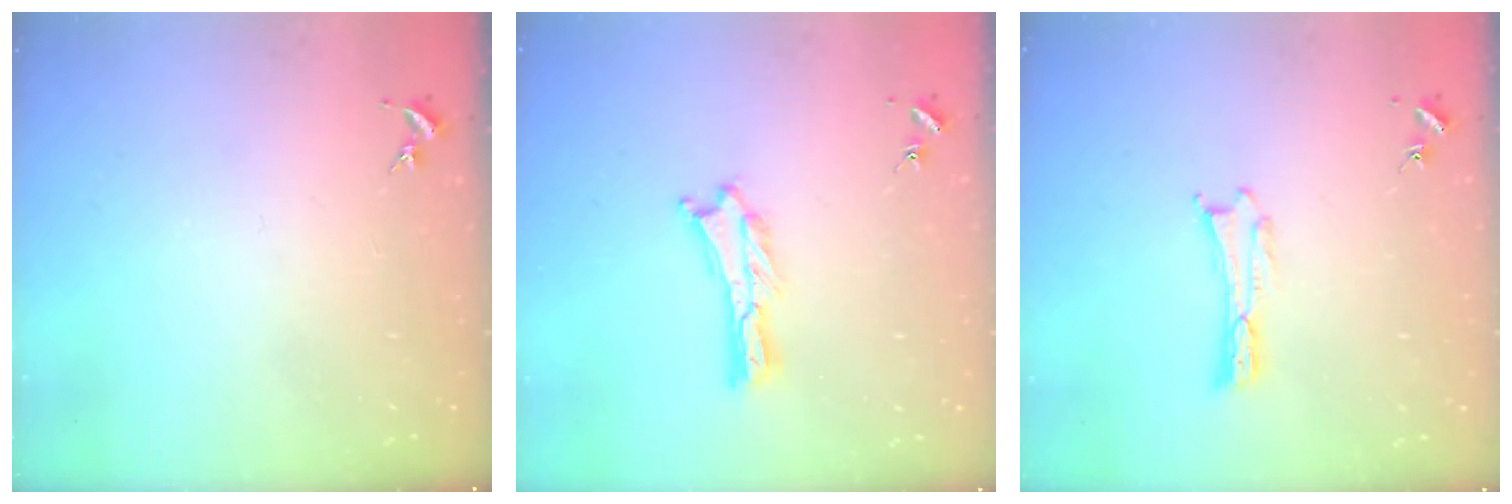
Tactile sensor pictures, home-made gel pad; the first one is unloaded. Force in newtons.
{"total": 0.6, "press": 0.6, "slide": 0.2}
{"total": 0.0}